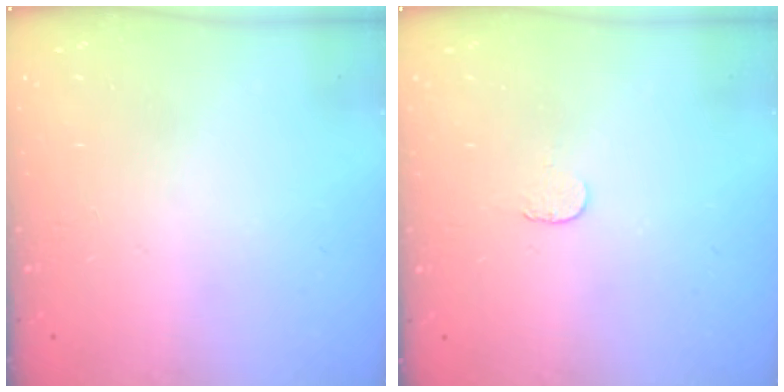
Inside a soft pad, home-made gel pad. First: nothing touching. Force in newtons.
{"total": 3.2, "press": 3.1, "slide": 0.3}